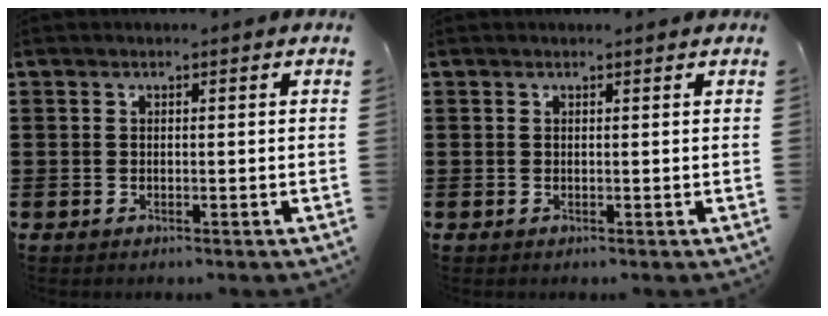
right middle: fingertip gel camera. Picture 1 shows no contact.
{"total": 0.0}